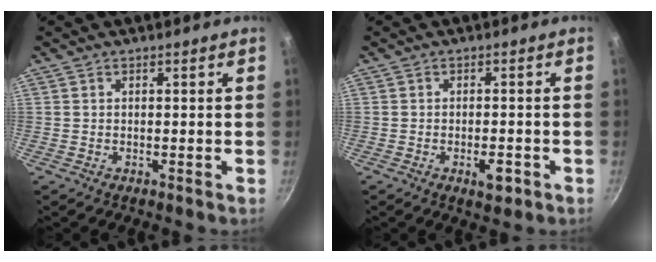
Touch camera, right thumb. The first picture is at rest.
{"total": 3.6, "force": [-1.6, 1.6, 2.8], "torque": [-0.034, 0.010, -0.020]}